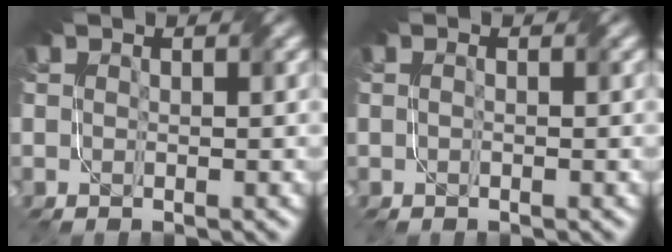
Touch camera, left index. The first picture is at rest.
{"total": 1.0, "force": [0.3, 0.6, 0.7], "torque": [0.002, -0.001, -0.006]}